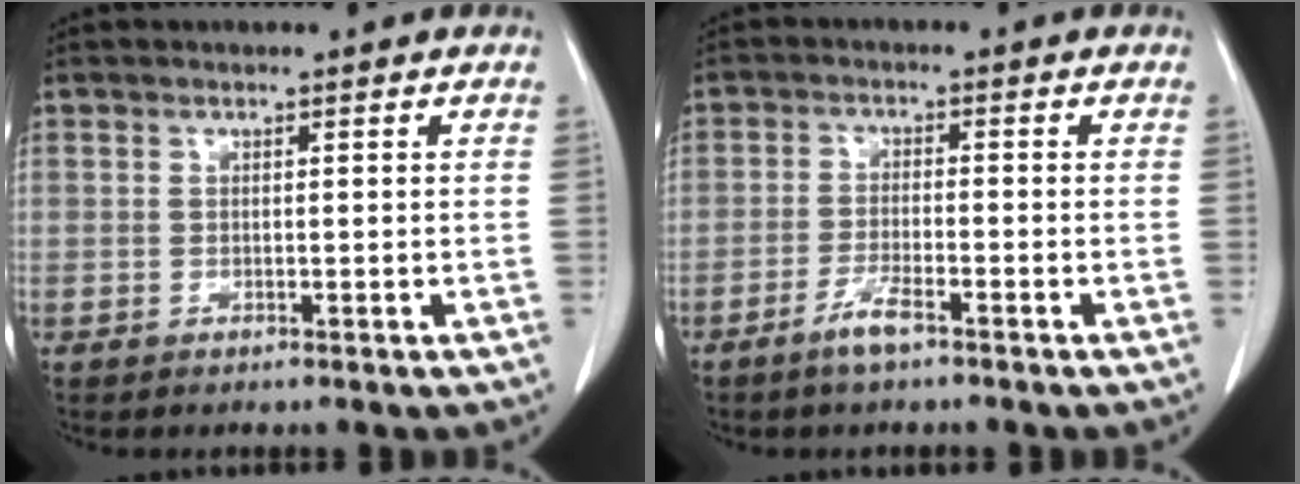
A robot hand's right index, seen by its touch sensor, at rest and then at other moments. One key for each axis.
{"total": 3.5, "fx": -2.6, "fy": 0.4, "fz": 2.4, "tx": -0.052, "ty": -0.003, "tz": -0.050}